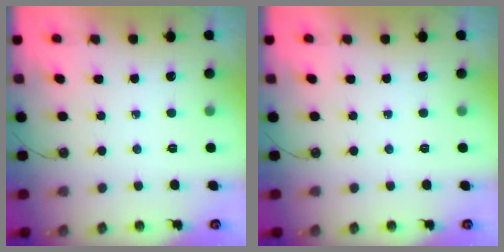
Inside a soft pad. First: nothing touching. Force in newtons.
{"total": 0.0}